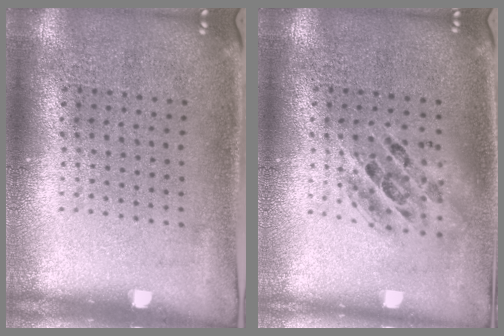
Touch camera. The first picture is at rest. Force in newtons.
{"total": 1.3, "press": 1.1, "slide": 0.7}